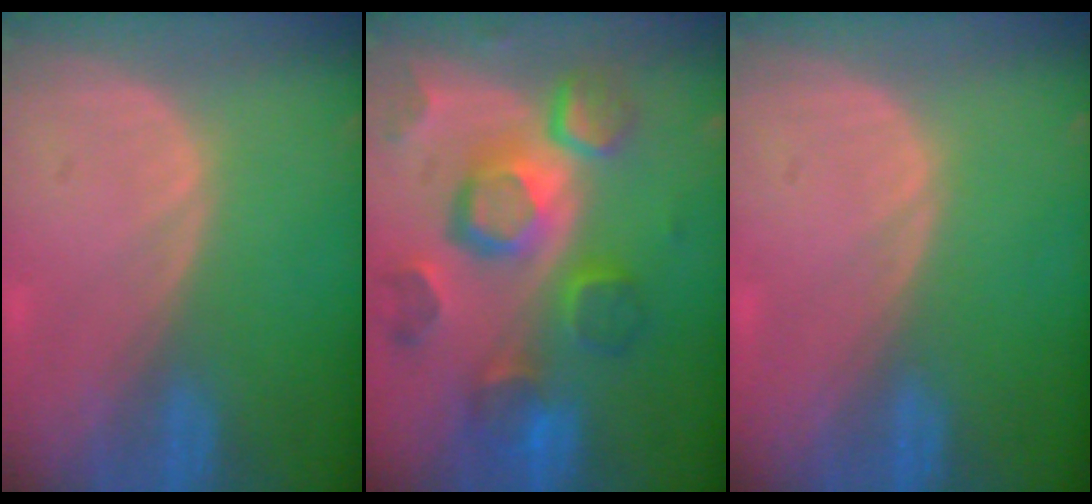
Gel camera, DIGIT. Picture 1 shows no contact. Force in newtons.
{"total": 12.3, "press": 10.7, "slide": 6.1}
{"total": 0.0}